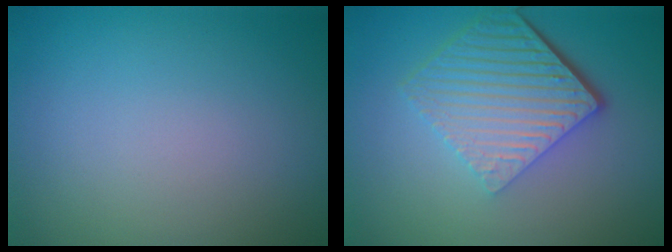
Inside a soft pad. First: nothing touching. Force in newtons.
{"total": 6.4, "press": 4.3, "slide": 4.8}